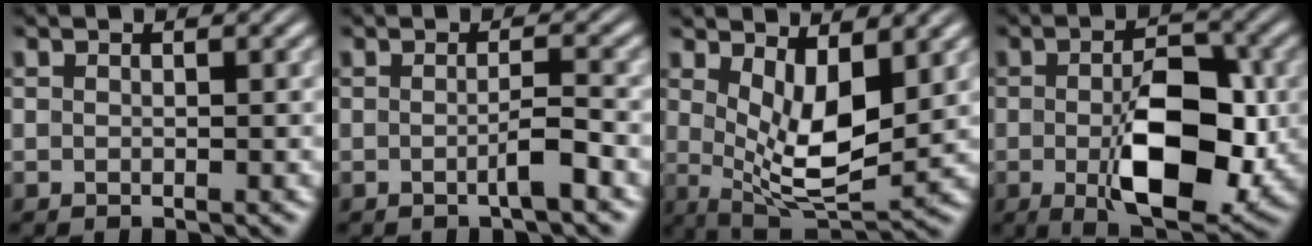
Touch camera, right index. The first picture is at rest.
{"total": 1.7, "force": [-0.9, -0.1, 1.4], "torque": [-0.012, 0.001, -0.020]}
{"total": 7.8, "force": [1.2, 3.8, 6.7], "torque": [-0.103, -0.031, 0.032]}
{"total": 9.6, "force": [-1.8, 4.4, 8.4], "torque": [-0.136, -0.027, -0.020]}